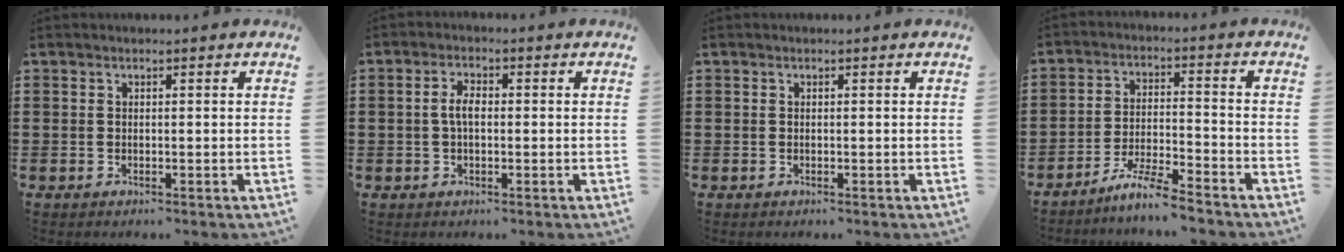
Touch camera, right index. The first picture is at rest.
{"total": 3.1, "force": [-0.1, 1.5, 2.7], "torque": [-0.060, 0.002, -0.006]}
{"total": 0.0}
{"total": 6.4, "force": [-5.9, -0.4, 2.6], "torque": [-0.056, -0.010, -0.113]}